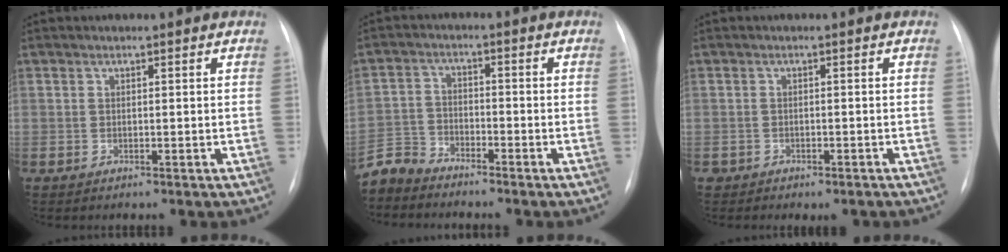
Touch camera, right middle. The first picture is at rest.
{"total": 4.9, "force": [-4.8, 1.0, -0.4], "torque": [0.008, -0.004, -0.099]}
{"total": 2.7, "force": [-2.1, 1.5, 0.5], "torque": [-0.007, 0.006, -0.025]}